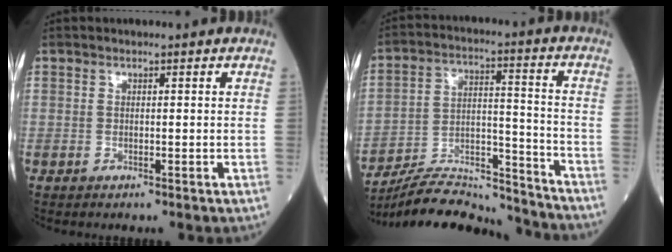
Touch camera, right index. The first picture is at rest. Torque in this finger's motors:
{"motor_torque": [0.72, -1.39, 0.47, 0.10]}